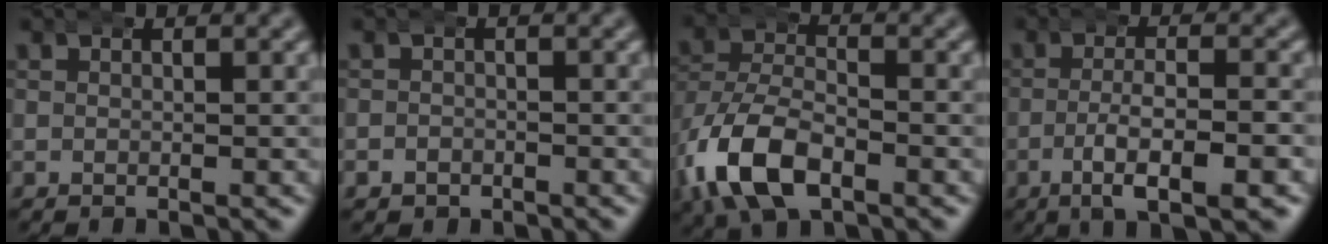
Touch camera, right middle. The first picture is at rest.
{"total": 1.6, "force": [-1.0, 1.3, -0.1], "torque": [-0.005, -0.010, -0.011]}
{"total": 7.9, "force": [-2.5, 5.3, 5.3], "torque": [-0.116, -0.022, -0.036]}
{"total": 5.3, "force": [-2.5, 1.3, 4.5], "torque": [-0.073, -0.004, -0.039]}